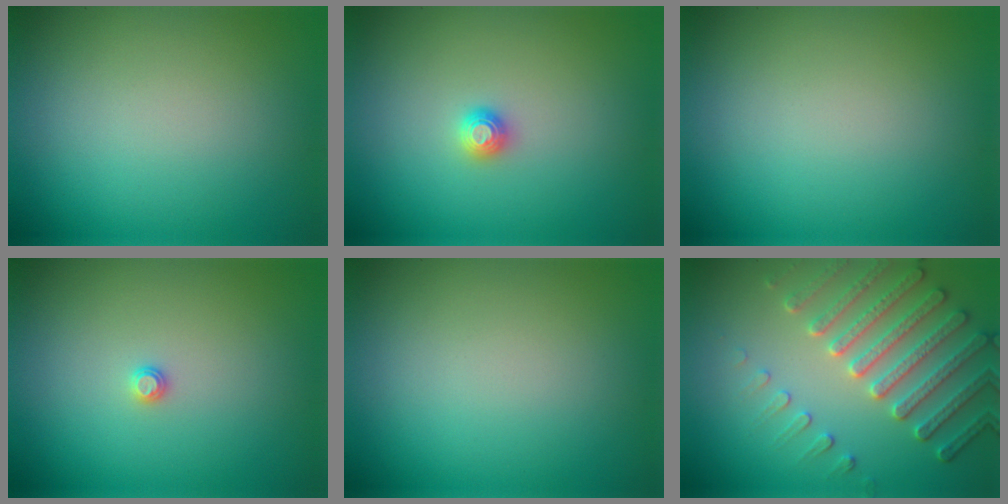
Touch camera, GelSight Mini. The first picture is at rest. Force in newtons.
{"total": 1.2, "press": 1.2, "slide": 0.1}
{"total": 0.0}
{"total": 0.6, "press": 0.6, "slide": 0.2}
{"total": 0.0}
{"total": 5.2, "press": 4.7, "slide": 2.3}